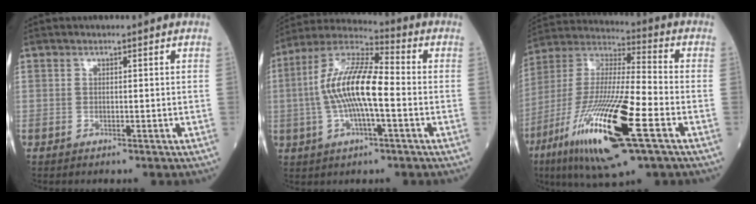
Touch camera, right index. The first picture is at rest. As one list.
[{"total": 13.3, "force": [-1.1, 3.1, 12.9], "torque": [-0.261, 0.018, -0.025]}, {"total": 23.3, "force": [-9.7, 3.2, 20.9], "torque": [-0.428, -0.046, -0.172]}]